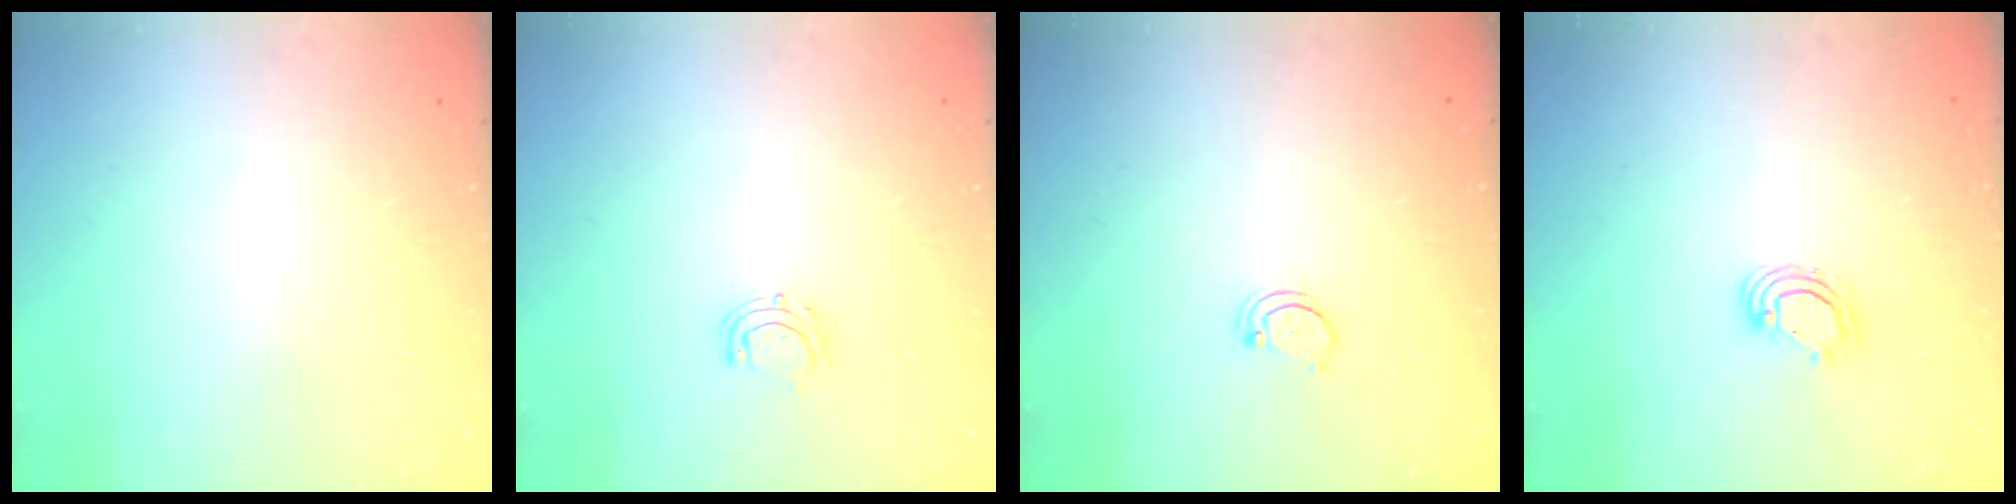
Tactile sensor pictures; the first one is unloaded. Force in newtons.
{"total": 5.4, "press": 5.4, "slide": 0.5}
{"total": 2.0, "press": 2.0, "slide": 0.2}
{"total": 5.7, "press": 5.7, "slide": 0.5}